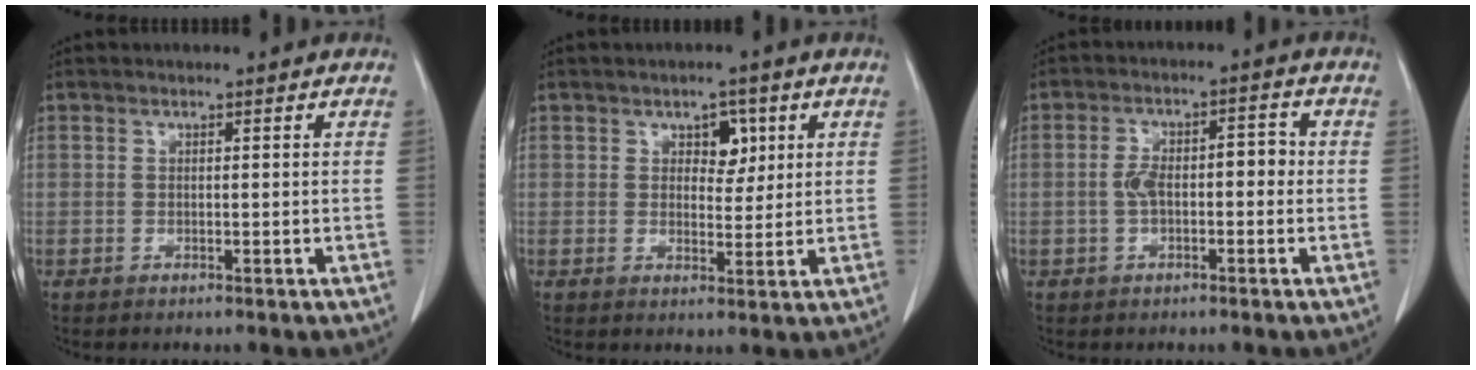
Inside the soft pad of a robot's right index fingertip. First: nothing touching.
{"total": 3.7, "force": [1.6, 2.3, 2.5], "torque": [-0.029, 0.005, 0.024]}
{"total": 5.6, "force": [-0.6, 2.6, 5.0], "torque": [-0.098, 0.033, -0.011]}